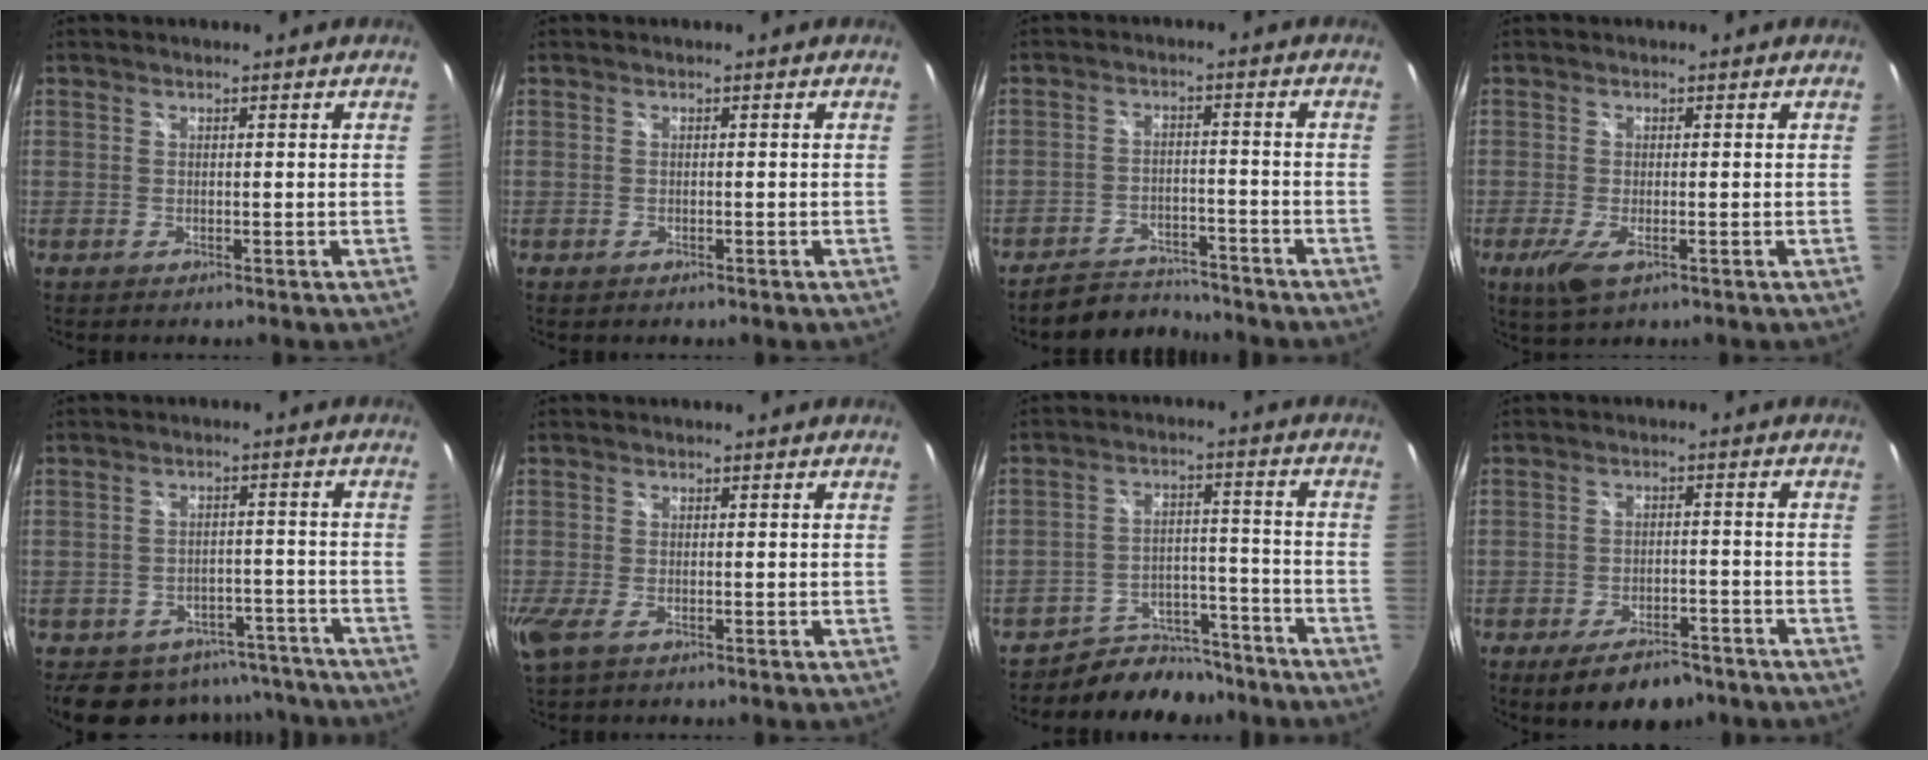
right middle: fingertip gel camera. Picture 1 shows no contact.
{"total": 0.0}
{"total": 7.9, "force": [-7.6, 2.0, 1.4], "torque": [-0.048, 0.006, -0.114]}
{"total": 7.0, "force": [-3.4, 2.8, 5.5], "torque": [-0.123, -0.025, -0.060]}
{"total": 12.5, "force": [-10.1, 6.6, 3.5], "torque": [-0.071, 0.021, -0.116]}
{"total": 4.1, "force": [-1.9, 1.7, 3.2], "torque": [-0.071, -0.016, -0.032]}
{"total": 10.1, "force": [-9.0, 4.5, 1.2], "torque": [-0.026, 0.029, -0.126]}
{"total": 8.7, "force": [-6.3, 3.8, 4.6], "torque": [-0.096, -0.005, -0.091]}